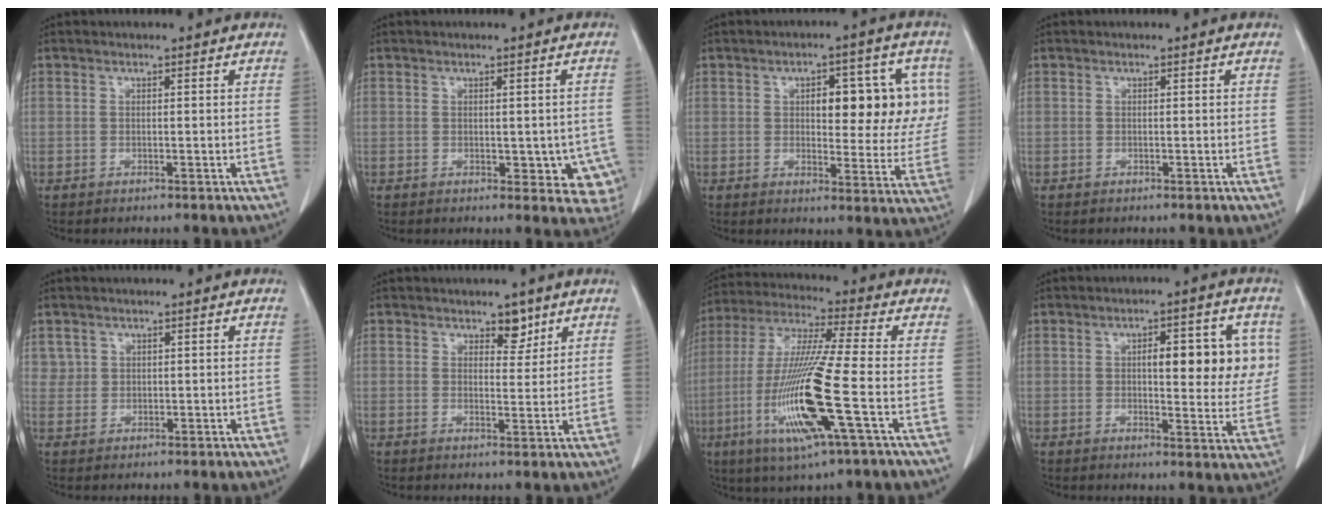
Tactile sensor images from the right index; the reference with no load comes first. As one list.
[{"total": 6.2, "force": [-1.2, 3.8, 4.8], "torque": [-0.026, 0.003, -0.009]}, {"total": 12.2, "force": [2.8, 5.2, 10.6], "torque": [-0.119, 0.021, 0.039]}, {"total": 0.0}, {"total": 1.8, "force": [1.0, 1.5, -0.1], "torque": [0.013, 0.004, 0.012]}, {"total": 3.3, "force": [2.3, 1.7, 1.7], "torque": [-0.016, -0.005, 0.035]}, {"total": 16.6, "force": [-4.9, -0.1, 15.8], "torque": [-0.332, -0.021, -0.097]}, {"total": 10.8, "force": [2.5, 3.5, 9.9], "torque": [-0.120, 0.012, 0.031]}]